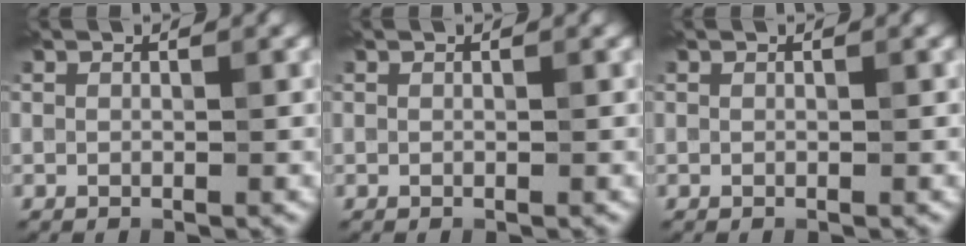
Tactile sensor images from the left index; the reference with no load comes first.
{"total": 0.0}
{"total": 0.0}